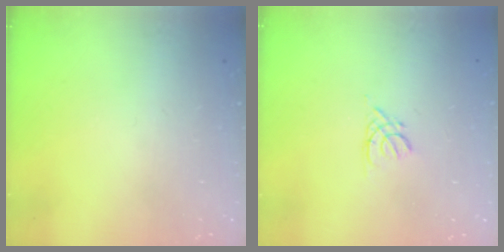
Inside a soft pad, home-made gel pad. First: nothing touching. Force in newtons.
{"total": 2.5, "press": 2.5, "slide": 0.6}